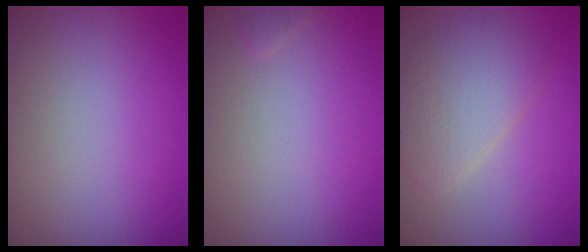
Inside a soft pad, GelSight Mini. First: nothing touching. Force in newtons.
{"total": 0.6, "press": 0.6, "slide": 0.1}
{"total": 4.2, "press": 4.2, "slide": 0.2}